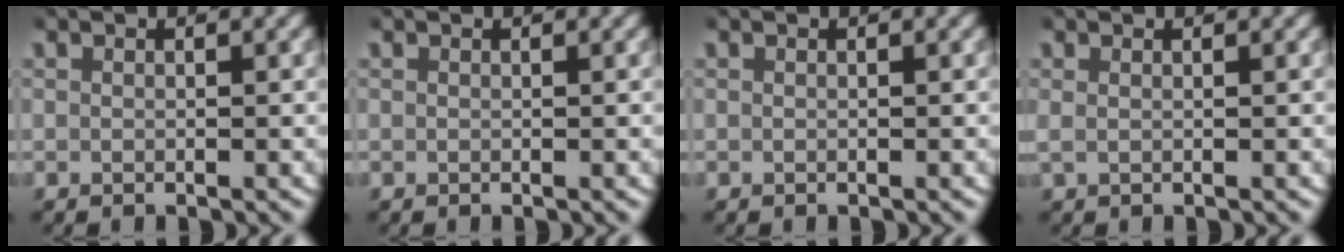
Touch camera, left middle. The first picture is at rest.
{"total": 0.0}
{"total": 0.0}
{"total": 0.8, "force": [0.3, 0.2, 0.7], "torque": [-0.017, 0.000, 0.007]}